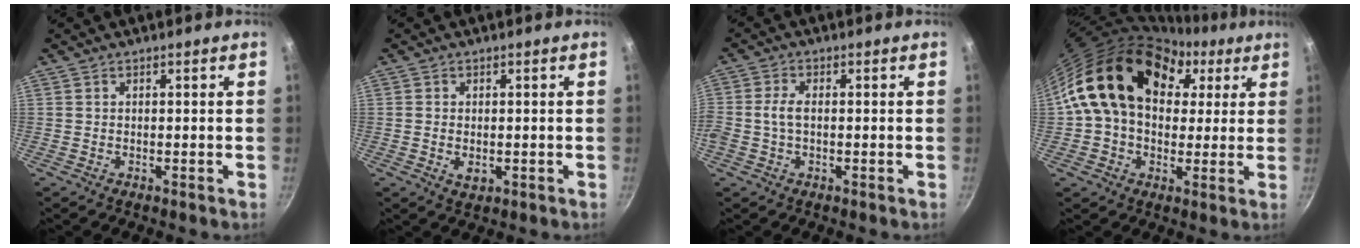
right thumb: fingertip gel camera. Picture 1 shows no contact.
{"total": 2.7, "force": [-0.4, 1.8, 1.9], "torque": [-0.034, -0.005, -0.004]}
{"total": 3.8, "force": [-0.4, 2.2, 3.0], "torque": [-0.062, 0.011, -0.013]}
{"total": 21.7, "force": [6.1, 15.6, 13.8], "torque": [-0.215, 0.031, 0.092]}